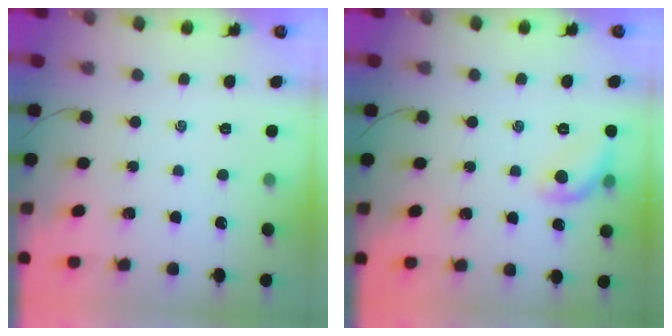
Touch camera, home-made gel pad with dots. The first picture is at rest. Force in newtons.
{"total": 8.9, "press": 8.9, "slide": 0.6}